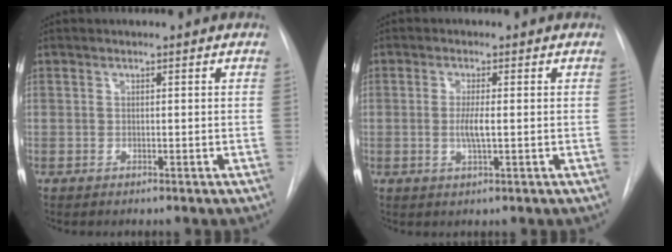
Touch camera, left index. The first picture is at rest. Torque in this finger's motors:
{"motor_torque": [0.64, 0.03, 0.33, 0.10]}